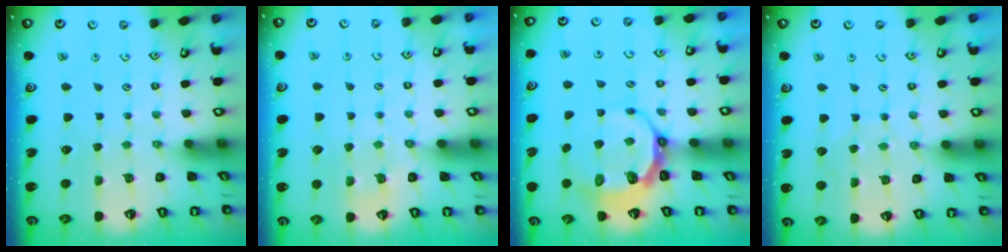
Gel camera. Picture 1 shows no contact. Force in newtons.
{"total": 5.6, "press": 5.5, "slide": 0.9}
{"total": 9.4, "press": 8.6, "slide": 3.9}
{"total": 4.9, "press": 4.9, "slide": 0.5}